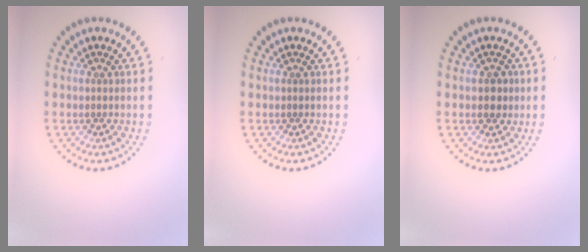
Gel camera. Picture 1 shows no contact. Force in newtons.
{"total": 0.0}
{"total": 1.6, "press": 1.6, "slide": 0.4}